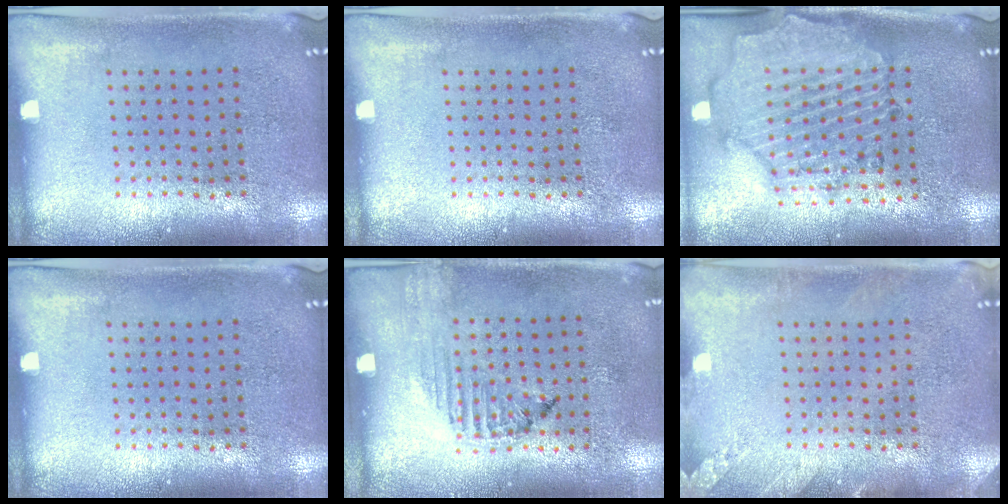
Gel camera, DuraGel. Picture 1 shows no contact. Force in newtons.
{"total": 0.0}
{"total": 1.6, "press": 1.6, "slide": 0.4}
{"total": 0.0}
{"total": 1.2, "press": 1.2, "slide": 0.2}
{"total": 1.4, "press": 1.4, "slide": 0.2}